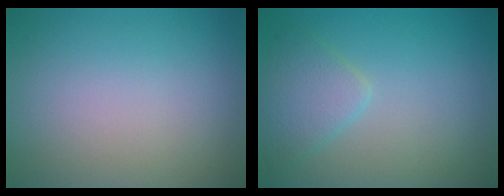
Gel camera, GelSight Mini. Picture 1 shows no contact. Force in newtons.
{"total": 2.6, "press": 2.6, "slide": 0.1}